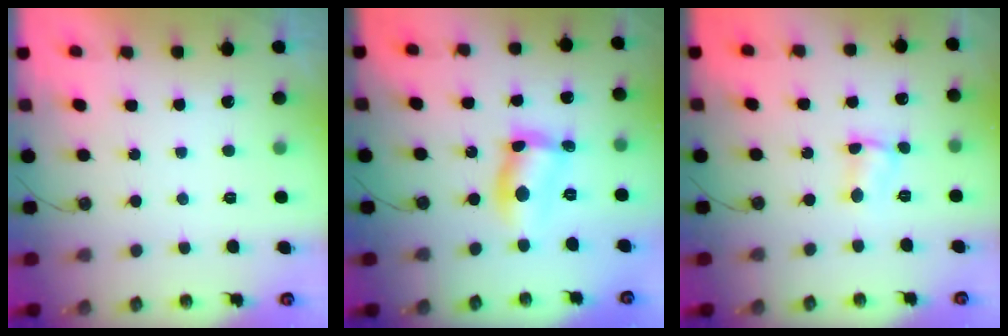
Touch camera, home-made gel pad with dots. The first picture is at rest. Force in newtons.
{"total": 9.3, "press": 9.3, "slide": 0.9}
{"total": 2.8, "press": 2.8, "slide": 0.3}